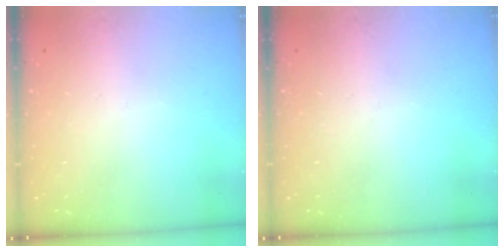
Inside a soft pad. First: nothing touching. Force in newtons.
{"total": 0.0}